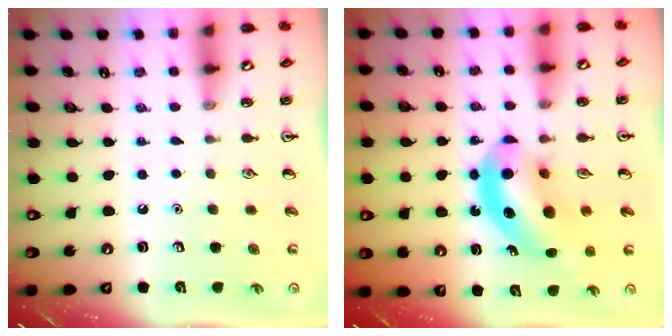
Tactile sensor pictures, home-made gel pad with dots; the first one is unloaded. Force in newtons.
{"total": 11.3, "press": 10.7, "slide": 3.5}